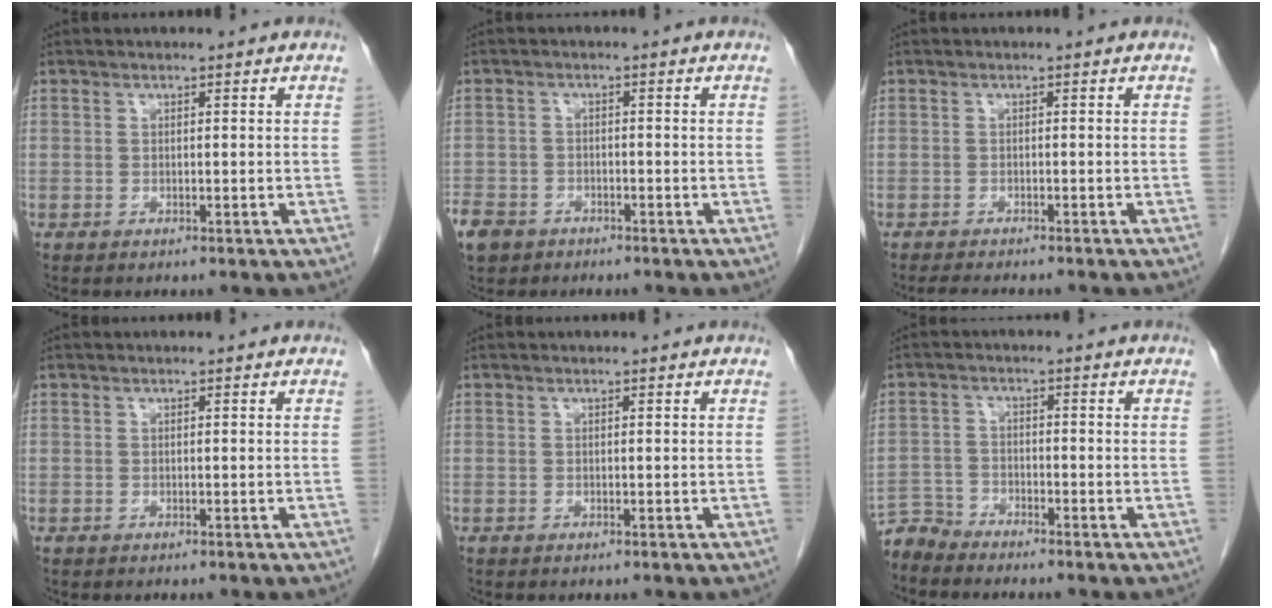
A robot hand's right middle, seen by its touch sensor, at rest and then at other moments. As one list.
[{"total": 6.1, "force": [-4.2, 4.1, 1.8], "torque": [-0.046, 0.002, -0.072]}, {"total": 5.5, "force": [-4.8, 0.8, 2.5], "torque": [-0.033, -0.009, -0.066]}, {"total": 0.0}, {"total": 0.0}, {"total": 3.3, "force": [-3.2, -0.1, -0.8], "torque": [0.024, -0.013, -0.063]}]